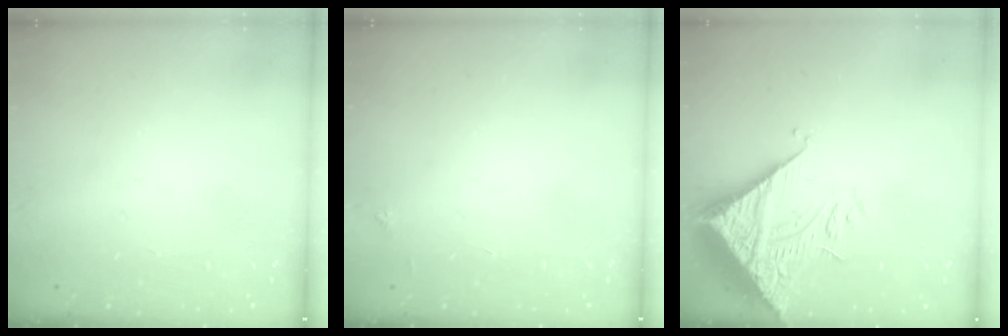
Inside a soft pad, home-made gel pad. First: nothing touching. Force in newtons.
{"total": 2.0, "press": 2.0, "slide": 0.3}
{"total": 10.7, "press": 10.6, "slide": 1.0}